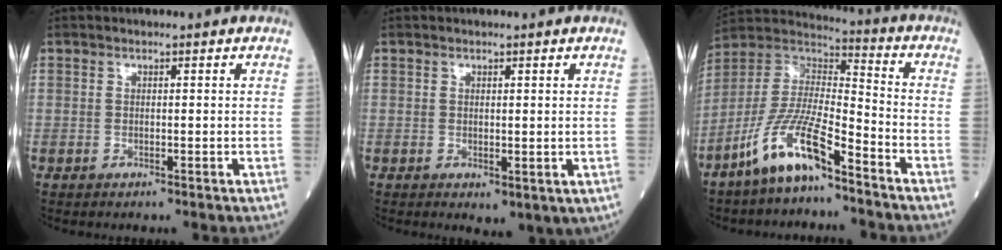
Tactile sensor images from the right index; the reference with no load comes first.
{"total": 2.9, "force": [-0.2, 1.6, 2.4], "torque": [-0.033, -0.007, 0.009]}
{"total": 12.8, "force": [-8.5, 2.2, 9.3], "torque": [-0.201, -0.001, -0.164]}